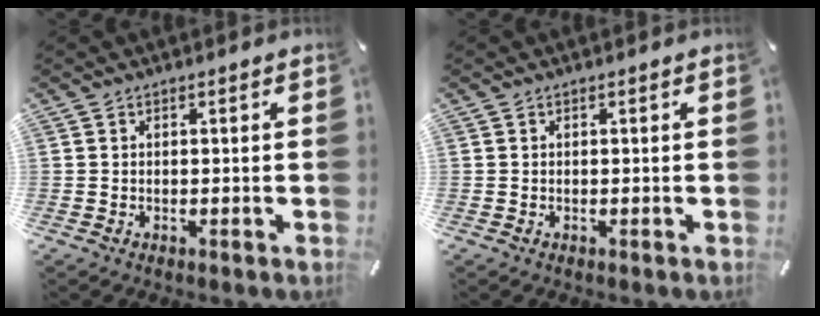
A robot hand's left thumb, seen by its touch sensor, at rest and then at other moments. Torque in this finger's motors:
{"motor_torque": [0.00, 0.00, 0.04, 0.04, 0.00]}